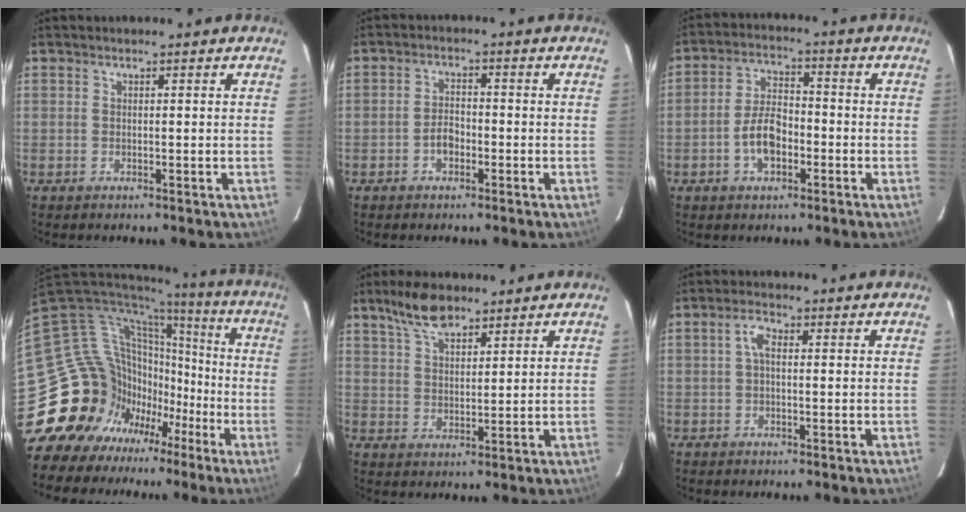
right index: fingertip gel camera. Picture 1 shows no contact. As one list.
[{"total": 3.0, "force": [-1.5, 1.9, 1.8], "torque": [-0.033, 0.009, -0.025]}, {"total": 7.3, "force": [-2.6, 3.9, 5.5], "torque": [-0.109, 0.016, -0.042]}, {"total": 20.9, "force": [-8.9, 17.3, 7.7], "torque": [-0.175, 0.017, -0.129]}, {"total": 7.4, "force": [5.6, 2.7, 4.0], "torque": [-0.077, 0.015, 0.105]}, {"total": 2.4, "force": [0.2, 1.1, 2.1], "torque": [-0.046, 0.009, 0.003]}]